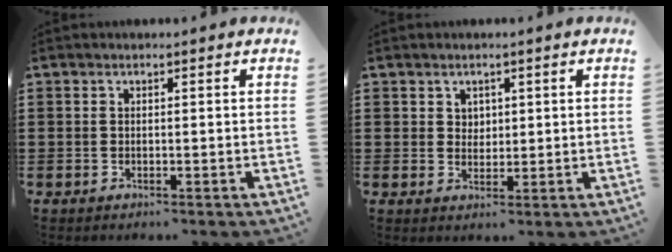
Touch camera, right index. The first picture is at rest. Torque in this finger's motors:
{"motor_torque": [-0.38, 0.91, 0.00, -0.01]}